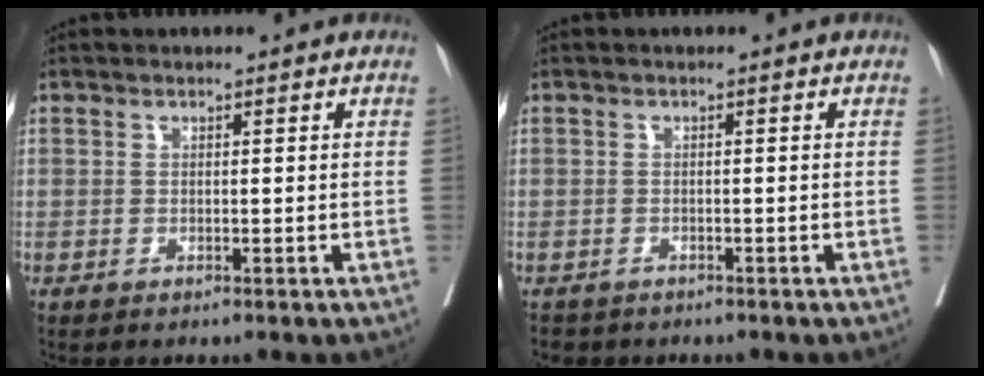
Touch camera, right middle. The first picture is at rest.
{"total": 2.6, "force": [-2.2, 1.4, 0.3], "torque": [-0.010, -0.001, -0.031]}